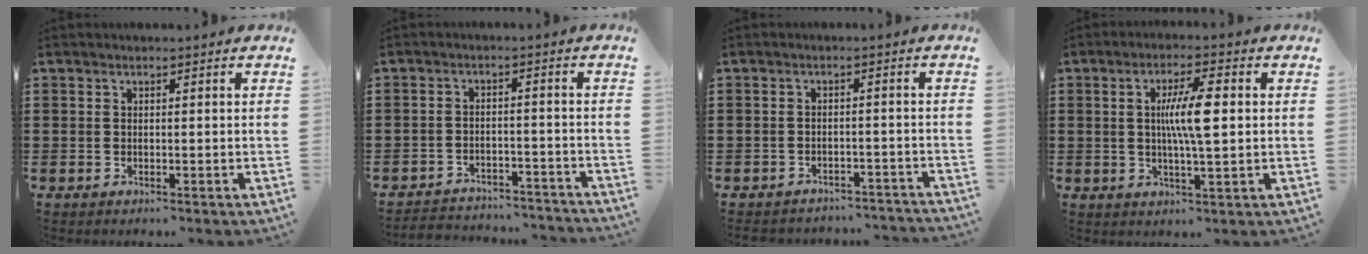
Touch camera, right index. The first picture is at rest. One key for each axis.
{"total": 3.5, "fx": -3.5, "fy": 0.4, "fz": 0.2, "tx": -0.009, "ty": 0.003, "tz": -0.074}
{"total": 2.4, "fx": -2.4, "fy": 0.3, "fz": 0.1, "tx": -0.008, "ty": 0.000, "tz": -0.051}
{"total": 7.5, "fx": 0.8, "fy": 1.3, "fz": 7.4, "tx": -0.136, "ty": 0.002, "tz": 0.009}